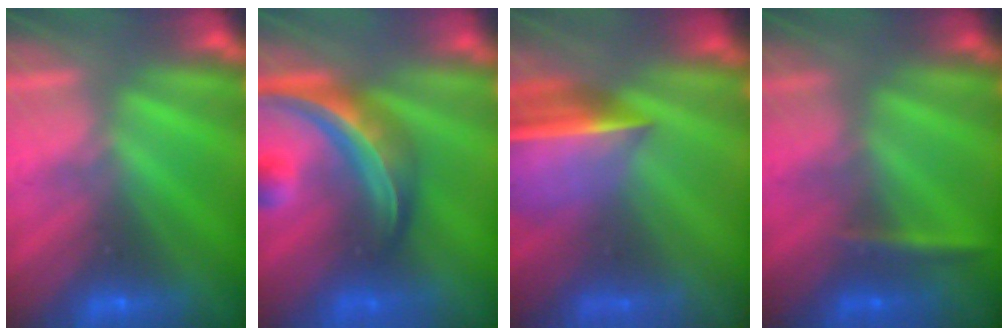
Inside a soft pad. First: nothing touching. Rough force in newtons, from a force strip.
{"total": 9.4}
{"total": 7.3}
{"total": 2.4}